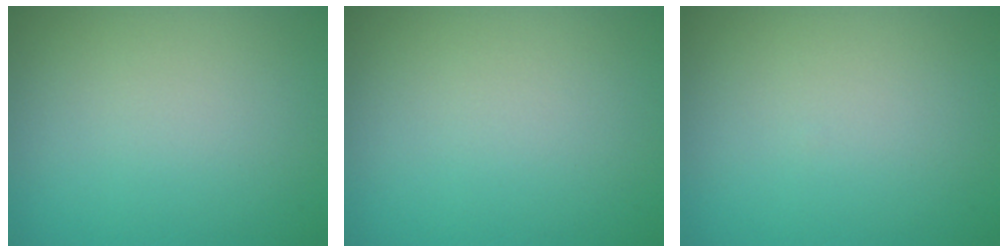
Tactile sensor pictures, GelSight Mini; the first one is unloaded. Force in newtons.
{"total": 0.0}
{"total": 0.0}